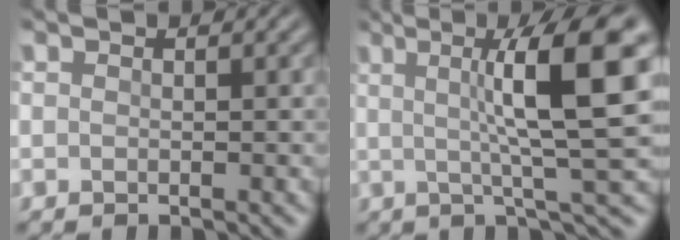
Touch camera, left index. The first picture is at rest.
{"total": 10.7, "force": [2.2, 1.8, 10.3], "torque": [-0.126, 0.009, 0.030]}